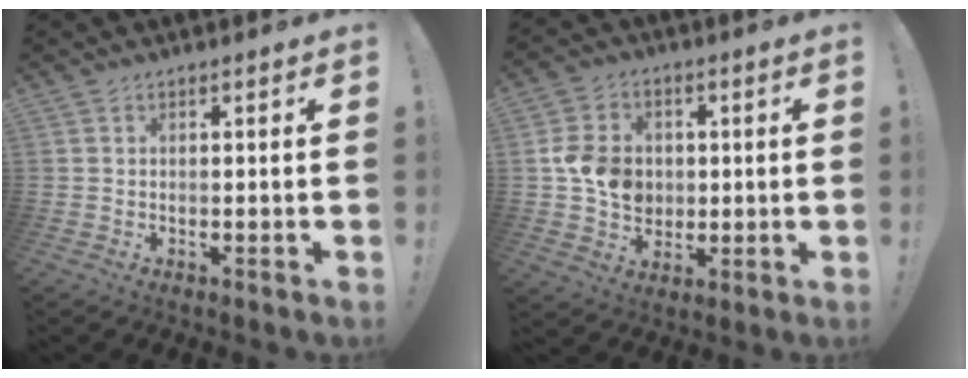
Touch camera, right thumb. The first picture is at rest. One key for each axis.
{"total": 11.7, "fx": 0.3, "fy": 9.9, "fz": 6.2, "tx": -0.117, "ty": -0.001, "tz": 0.011}